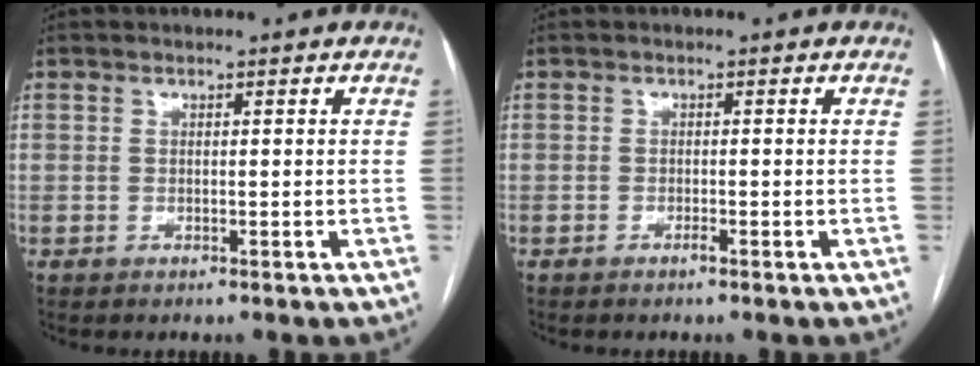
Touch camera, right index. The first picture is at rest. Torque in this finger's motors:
{"motor_torque": [-0.90, -0.83, -0.31, -0.21]}